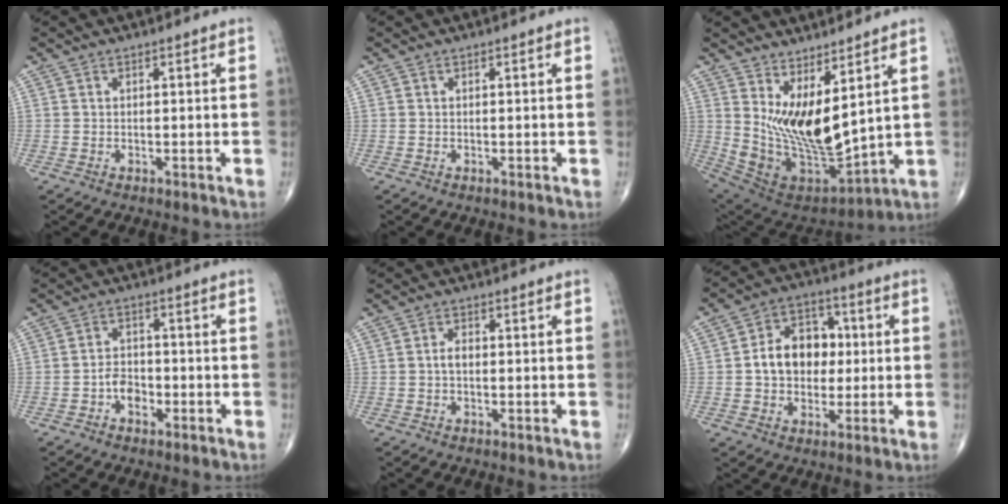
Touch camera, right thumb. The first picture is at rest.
{"total": 0.0}
{"total": 16.9, "force": [5.6, 7.5, 14.1], "torque": [-0.232, -0.065, 0.131]}
{"total": 4.3, "force": [-1.9, 3.0, 2.5], "torque": [-0.024, 0.019, -0.039]}
{"total": 1.9, "force": [-0.3, 1.1, 1.5], "torque": [-0.023, 0.005, -0.008]}
{"total": 11.9, "force": [0.3, 9.1, 7.7], "torque": [-0.082, 0.024, -0.001]}